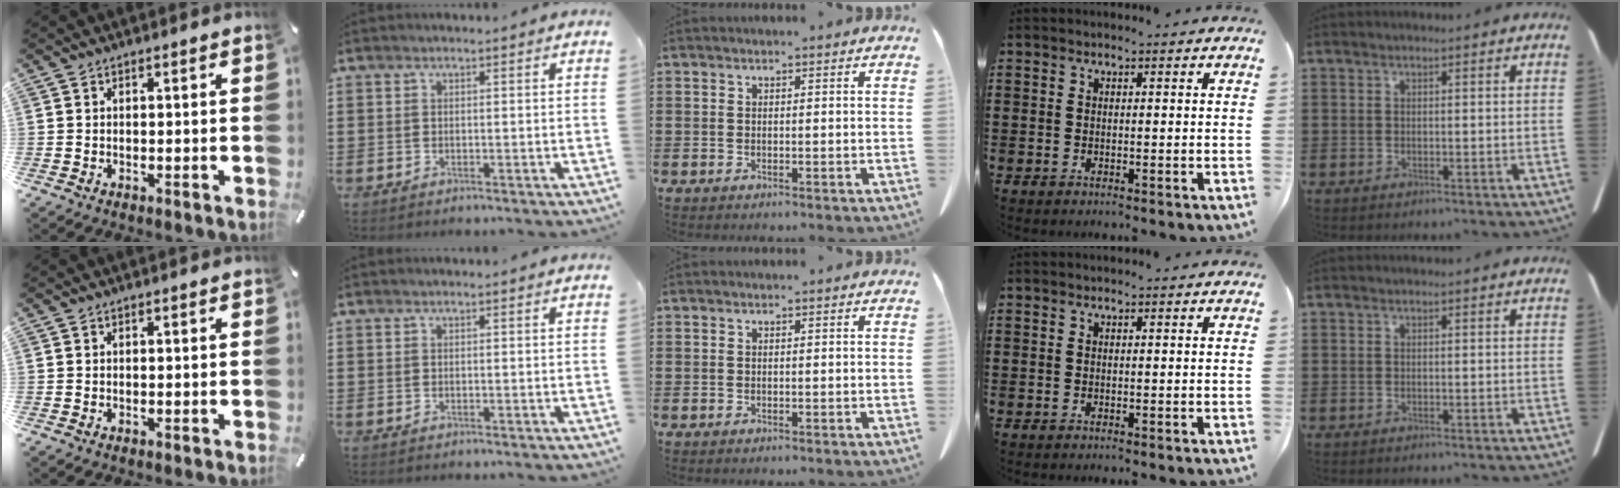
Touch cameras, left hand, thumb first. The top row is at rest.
{}